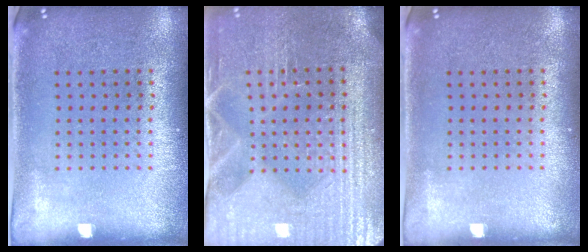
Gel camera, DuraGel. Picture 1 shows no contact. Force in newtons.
{"total": 4.1, "press": 3.8, "slide": 1.6}
{"total": 0.0}